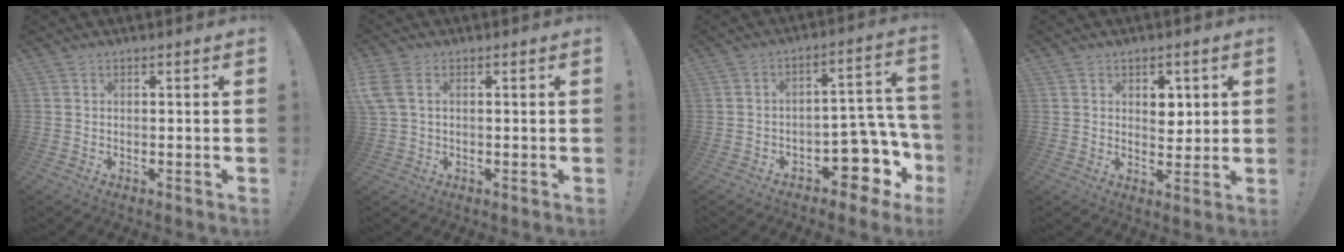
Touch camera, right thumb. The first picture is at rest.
{"total": 5.2, "force": [1.5, 3.3, 3.8], "torque": [-0.091, 0.007, 0.032]}
{"total": 11.9, "force": [-6.1, 6.9, 7.6], "torque": [-0.064, 0.036, -0.094]}
{"total": 5.1, "force": [1.8, 4.1, 2.4], "torque": [-0.012, -0.010, 0.026]}